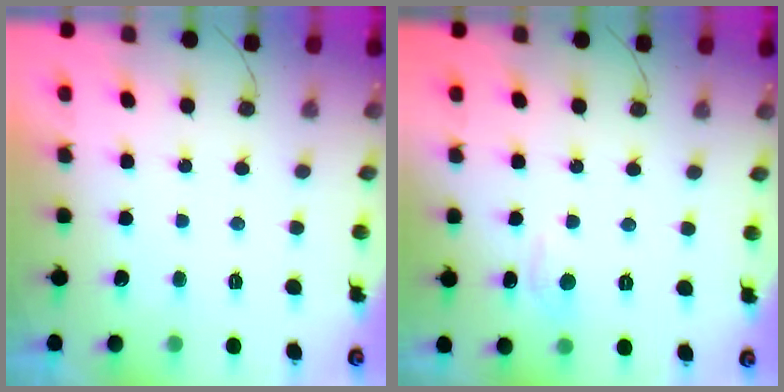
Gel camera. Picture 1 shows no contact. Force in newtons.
{"total": 3.7, "press": 3.7, "slide": 0.5}